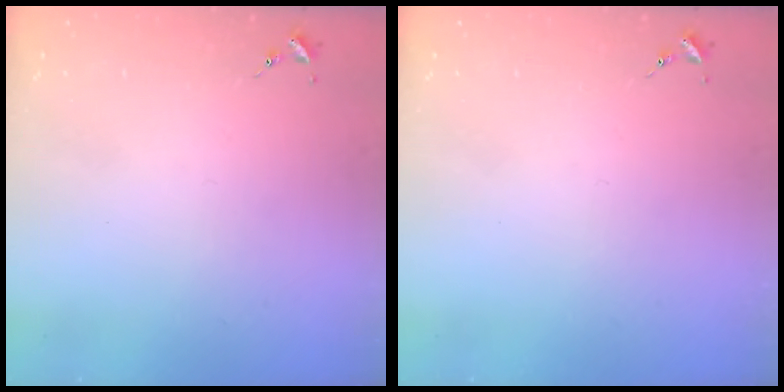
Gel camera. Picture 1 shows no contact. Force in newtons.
{"total": 0.0}